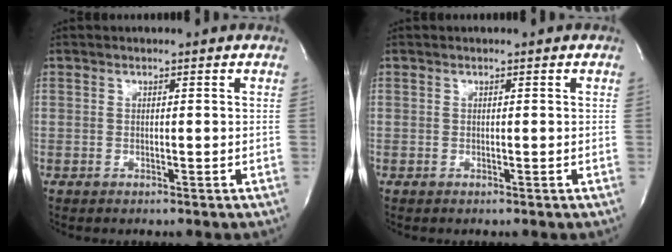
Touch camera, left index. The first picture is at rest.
{"total": 0.0}